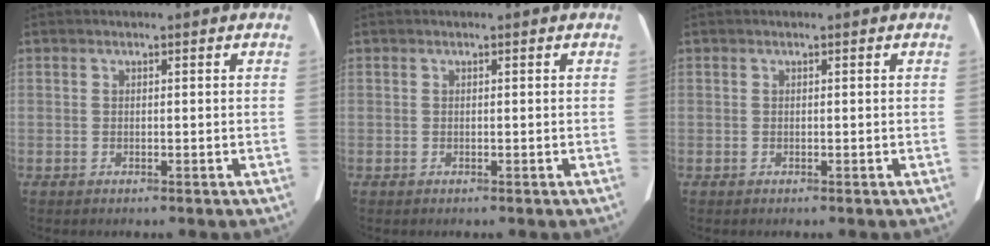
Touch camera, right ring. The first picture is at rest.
{"total": 0.0}
{"total": 0.0}